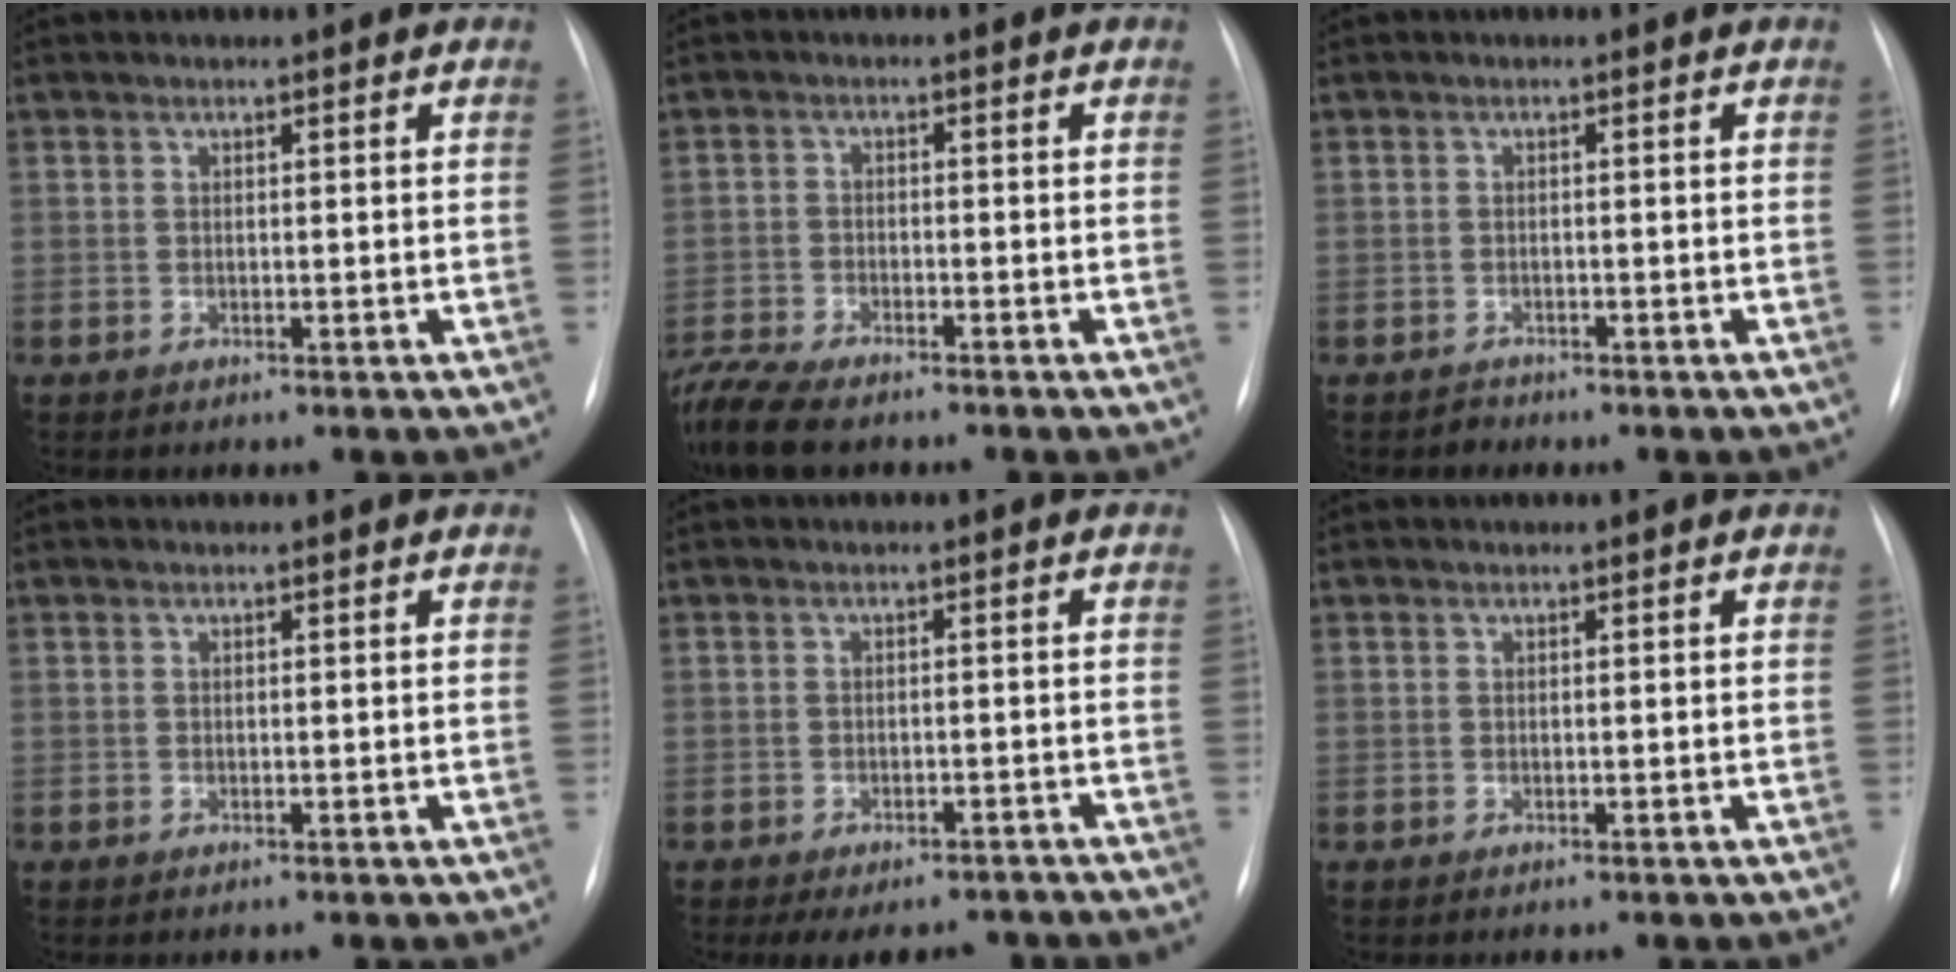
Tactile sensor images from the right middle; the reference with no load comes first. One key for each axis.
{"total": 9.9, "fx": -8.0, "fy": 2.7, "fz": 5.1, "tx": -0.113, "ty": -0.015, "tz": -0.140}
{"total": 1.0, "fx": -0.8, "fy": 0.4, "fz": -0.3, "tx": 0.003, "ty": 0.000, "tz": -0.017}
{"total": 0.0}
{"total": 8.3, "fx": -6.8, "fy": 3.8, "fz": 2.8, "tx": -0.029, "ty": 0.008, "tz": -0.081}
{"total": 0.0}